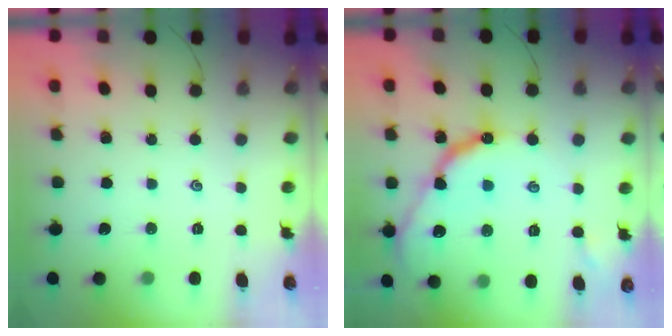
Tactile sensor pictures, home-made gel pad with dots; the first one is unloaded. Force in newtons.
{"total": 13.8, "press": 13.8, "slide": 1.3}